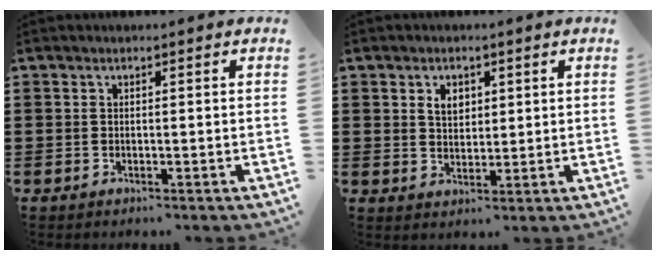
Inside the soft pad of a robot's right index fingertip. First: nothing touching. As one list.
[{"total": 3.2, "force": [1.4, 2.3, 1.8], "torque": [-0.044, 0.010, 0.024]}]